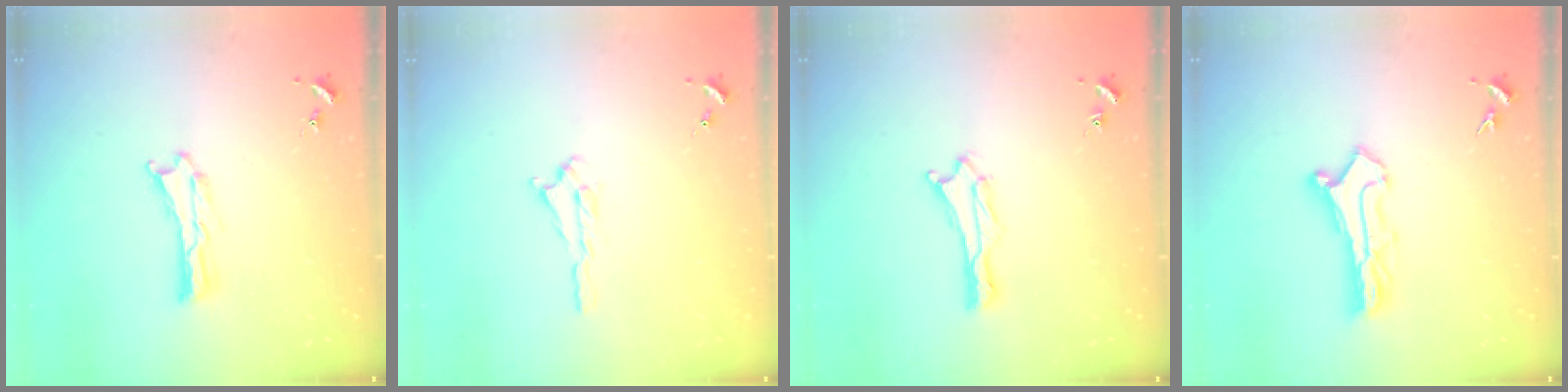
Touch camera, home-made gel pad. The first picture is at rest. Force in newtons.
{"total": 0.7, "press": 0.7, "slide": 0.2}
{"total": 1.9, "press": 1.9, "slide": 0.1}
{"total": 2.9, "press": 2.9, "slide": 0.3}